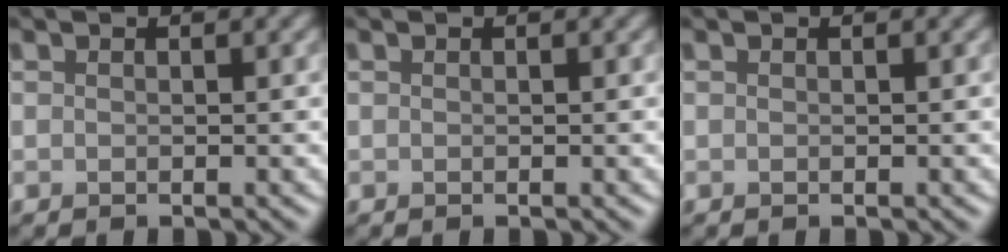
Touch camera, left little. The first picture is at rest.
{"total": 0.0}
{"total": 0.0}